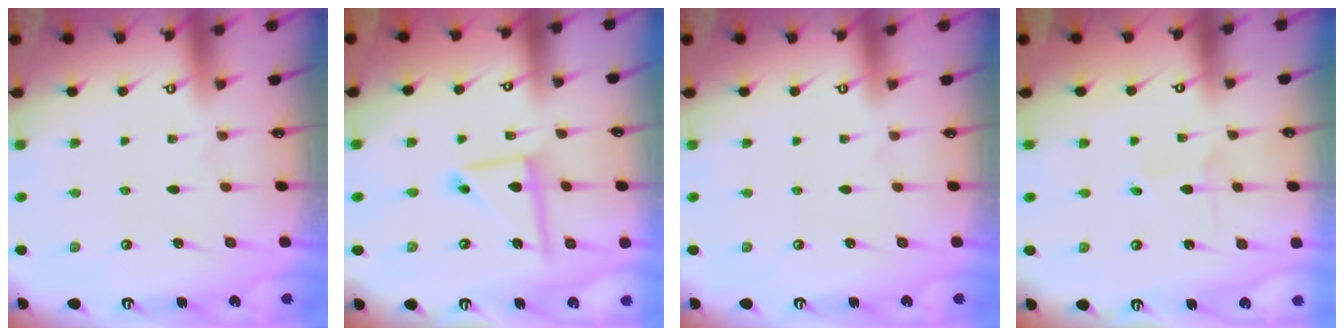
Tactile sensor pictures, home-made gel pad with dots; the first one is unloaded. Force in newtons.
{"total": 9.8, "press": 9.8, "slide": 0.9}
{"total": 0.0}
{"total": 1.9, "press": 1.9, "slide": 0.1}